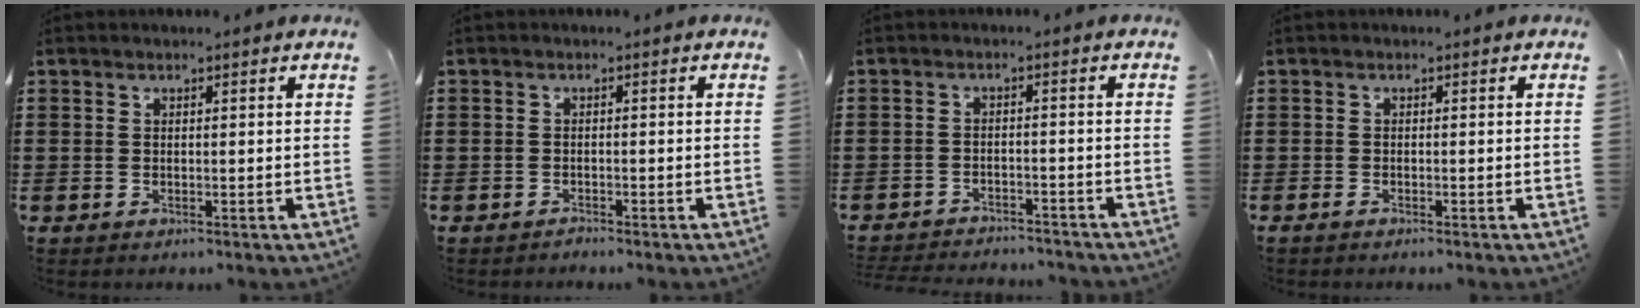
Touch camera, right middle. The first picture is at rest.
{"total": 0.8, "force": [-0.8, 0.2, 0.0], "torque": [-0.002, 0.001, -0.017]}
{"total": 2.9, "force": [-2.9, 0.2, 0.0], "torque": [-0.006, -0.001, -0.062]}
{"total": 0.5, "force": [-0.4, 0.1, 0.3], "torque": [-0.007, -0.003, -0.008]}